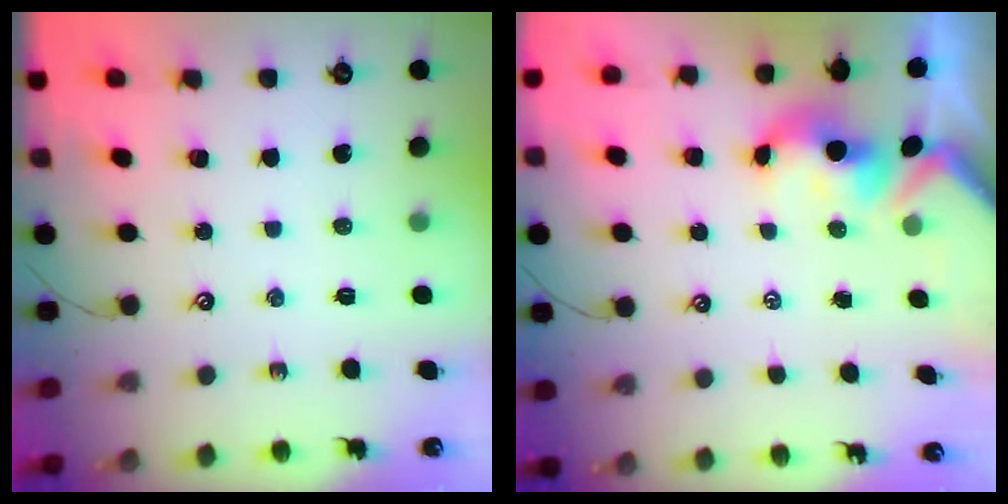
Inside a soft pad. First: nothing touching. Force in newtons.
{"total": 2.1, "press": 1.9, "slide": 0.7}